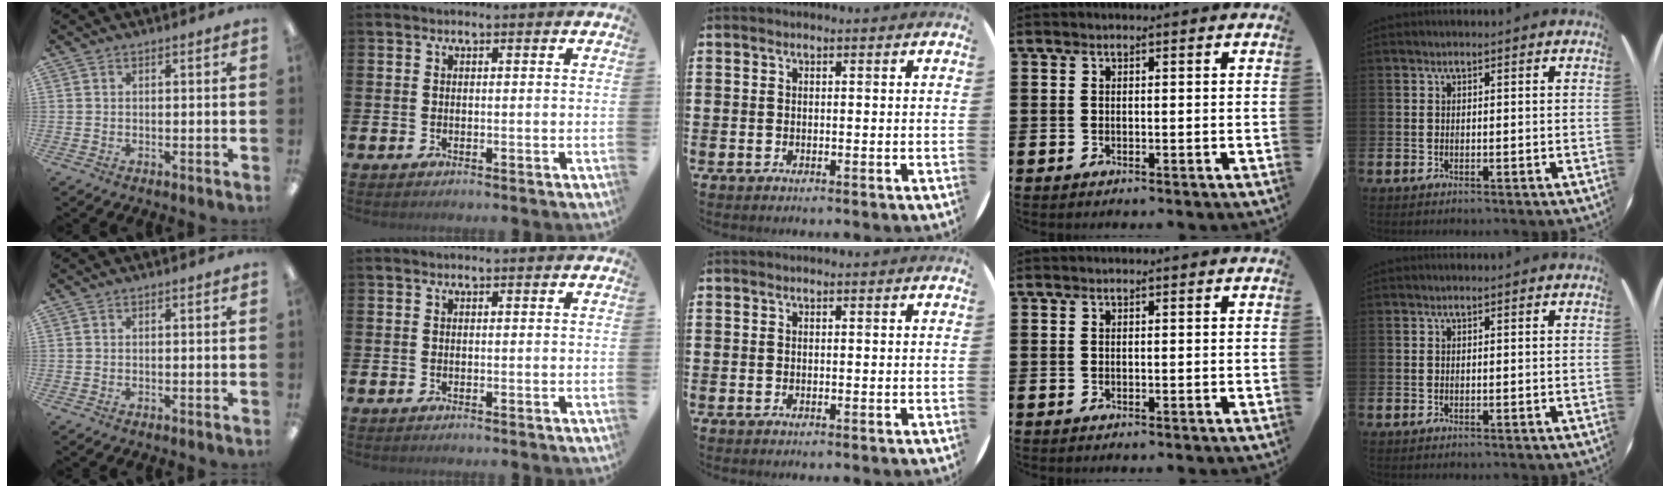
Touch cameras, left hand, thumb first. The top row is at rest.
{}